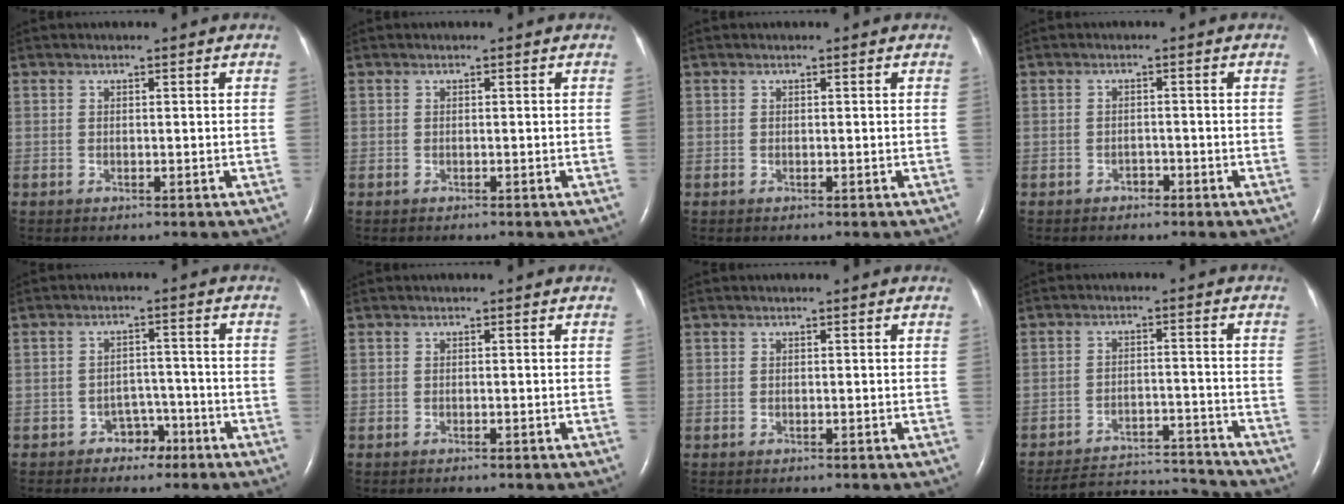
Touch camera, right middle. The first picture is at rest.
{"total": 0.0}
{"total": 0.0}
{"total": 1.1, "force": [-0.9, 0.7, 0.2], "torque": [-0.001, 0.004, -0.016]}
{"total": 3.4, "force": [-2.3, 2.3, 0.7], "torque": [-0.003, 0.013, -0.031]}
{"total": 0.0}
{"total": 0.0}
{"total": 10.2, "force": [-10.2, -0.1, -0.4], "torque": [0.000, 0.011, -0.158]}